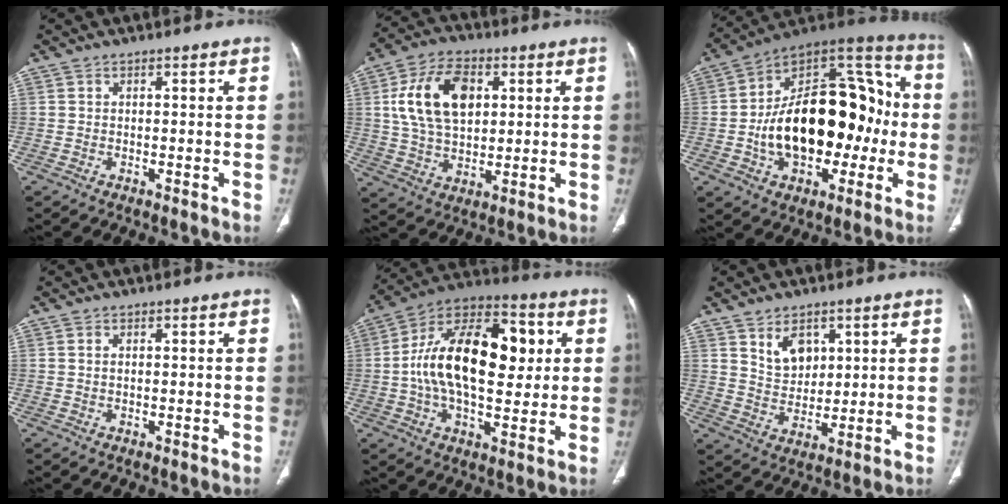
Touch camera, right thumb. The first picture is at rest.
{"total": 14.9, "force": [3.7, 9.2, 11.1], "torque": [-0.189, 0.002, 0.068]}
{"total": 28.9, "force": [-3.1, 17.1, 23.1], "torque": [-0.341, 0.047, -0.038]}
{"total": 0.6, "force": [0.2, 0.3, 0.5], "torque": [-0.014, 0.003, 0.004]}
{"total": 23.2, "force": [2.7, 12.4, 19.4], "torque": [-0.308, 0.020, 0.036]}
{"total": 6.7, "force": [3.4, 4.4, 3.7], "torque": [-0.039, -0.028, 0.068]}